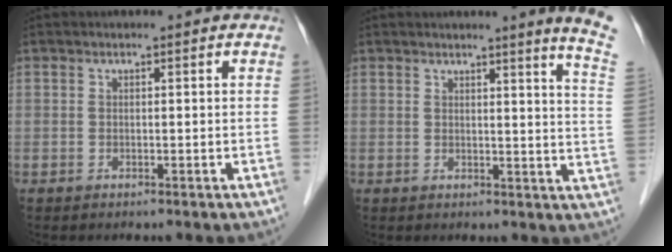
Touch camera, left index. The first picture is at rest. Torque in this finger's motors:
{"motor_torque": [0.92, -1.13, 0.27, 0.04]}